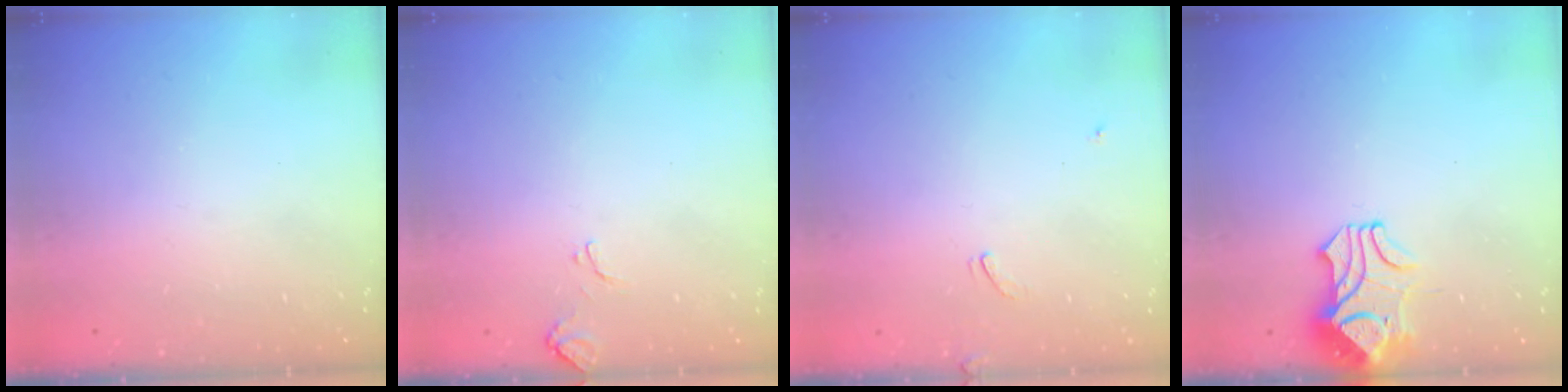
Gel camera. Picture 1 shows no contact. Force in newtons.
{"total": 2.5, "press": 2.5, "slide": 0.3}
{"total": 0.7, "press": 0.6, "slide": 0.4}
{"total": 2.0, "press": 1.8, "slide": 0.8}